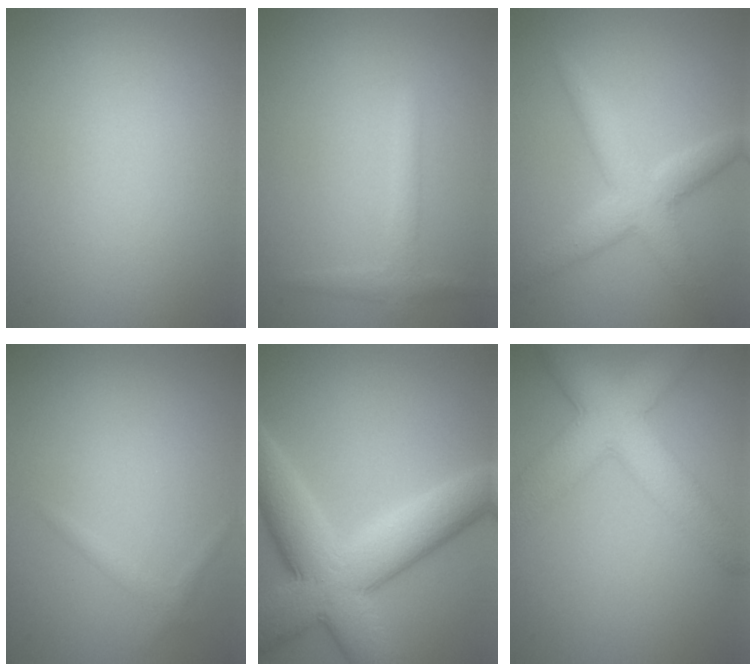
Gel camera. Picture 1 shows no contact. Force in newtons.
{"total": 1.8, "press": 1.7, "slide": 0.1}
{"total": 4.3, "press": 4.3, "slide": 0.0}
{"total": 0.9, "press": 0.9, "slide": 0.0}
{"total": 10.2, "press": 10.2, "slide": 0.5}
{"total": 7.9, "press": 7.9, "slide": 0.5}